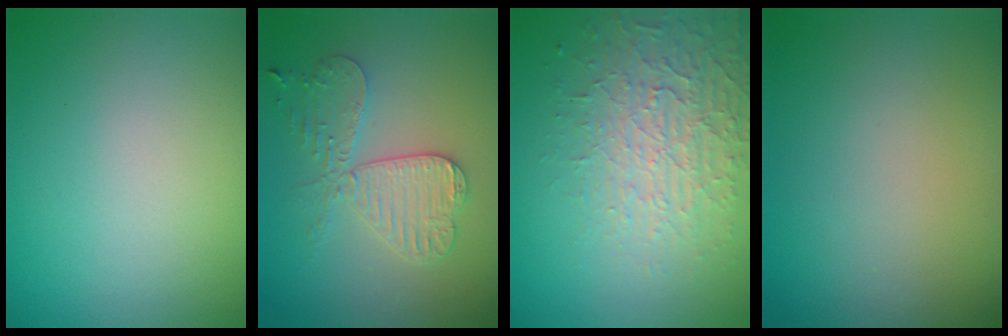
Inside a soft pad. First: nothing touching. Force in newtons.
{"total": 3.7, "press": 3.6, "slide": 1.0}
{"total": 3.7, "press": 3.5, "slide": 1.4}
{"total": 0.0}